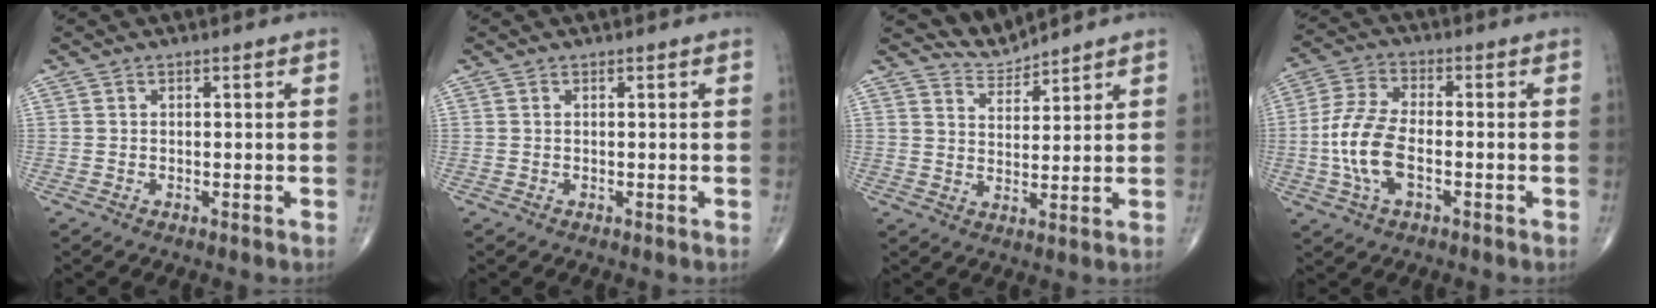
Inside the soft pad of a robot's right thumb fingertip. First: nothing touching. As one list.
[{"total": 0.0}, {"total": 4.2, "force": [4.1, -0.3, -1.1], "torque": [0.028, -0.035, 0.084]}, {"total": 10.6, "force": [-2.2, 5.2, 9.0], "torque": [-0.194, 0.018, -0.046]}]